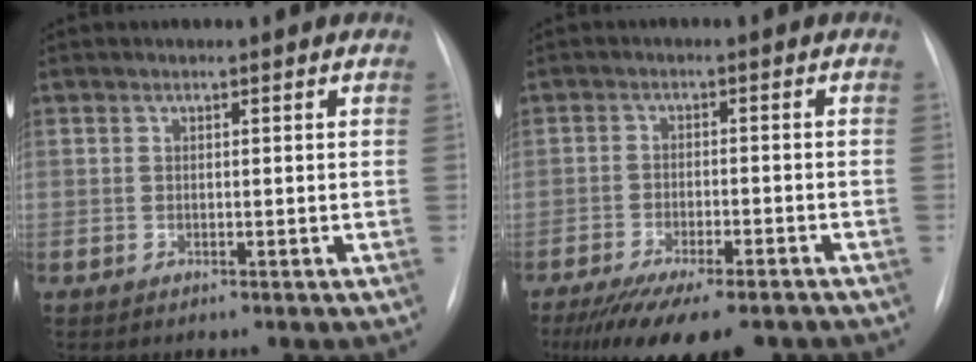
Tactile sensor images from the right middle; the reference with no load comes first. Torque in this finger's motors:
{"motor_torque": [1.10, -1.04, 0.27, 0.08]}